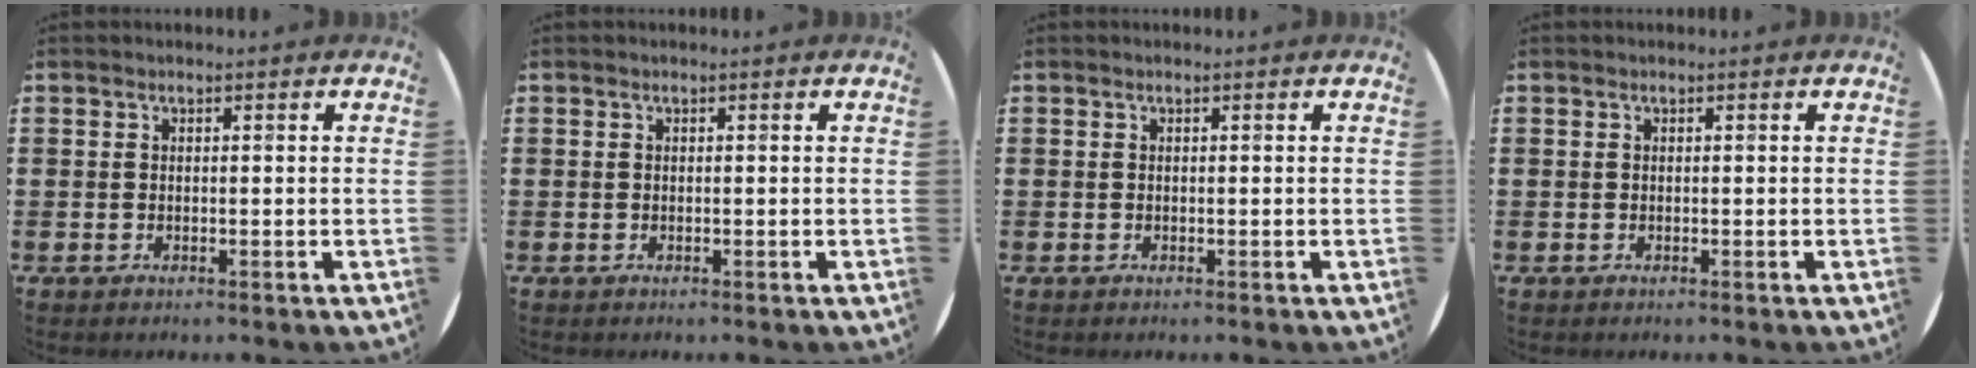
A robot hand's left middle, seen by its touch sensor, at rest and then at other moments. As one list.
[{"total": 0.0}, {"total": 0.0}, {"total": 0.0}]